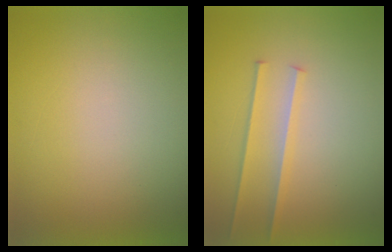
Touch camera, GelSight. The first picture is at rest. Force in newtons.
{"total": 2.2}